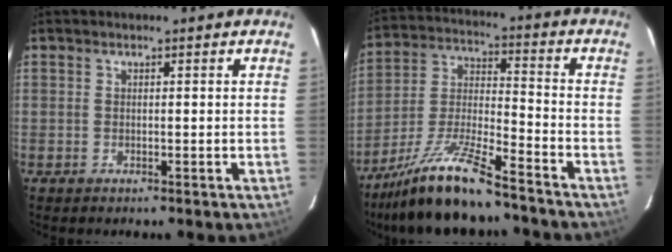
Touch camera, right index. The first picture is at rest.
{"total": 15.5, "force": [-12.6, 2.0, 8.7], "torque": [-0.185, -0.011, -0.234]}